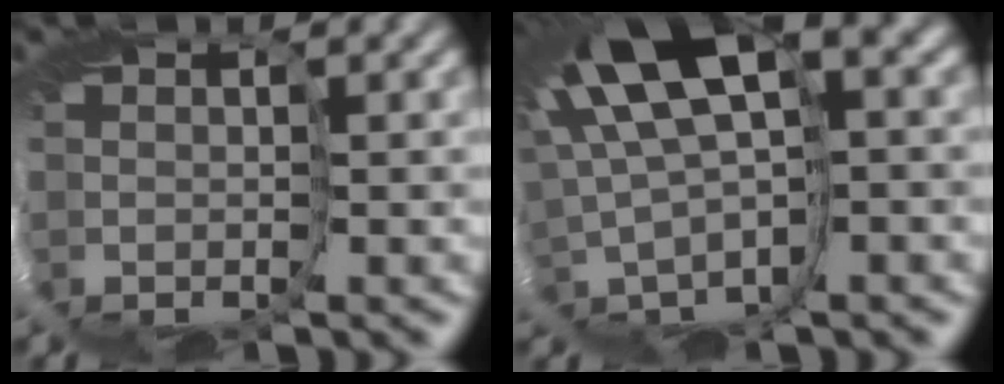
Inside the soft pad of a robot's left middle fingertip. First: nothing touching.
{"total": 9.0, "force": [3.6, 2.1, 8.0], "torque": [-0.196, 0.011, 0.088]}